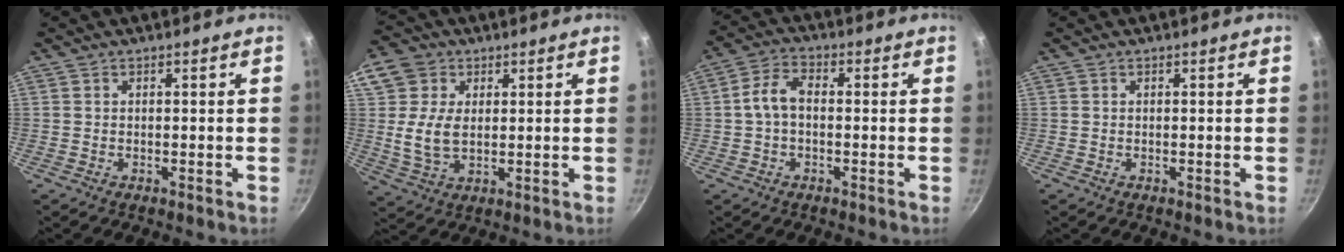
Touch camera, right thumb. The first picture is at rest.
{"total": 10.2, "force": [1.8, 7.5, 6.7], "torque": [-0.108, -0.010, 0.028]}
{"total": 5.8, "force": [-0.3, 3.7, 4.5], "torque": [-0.082, 0.027, -0.013]}
{"total": 0.0}